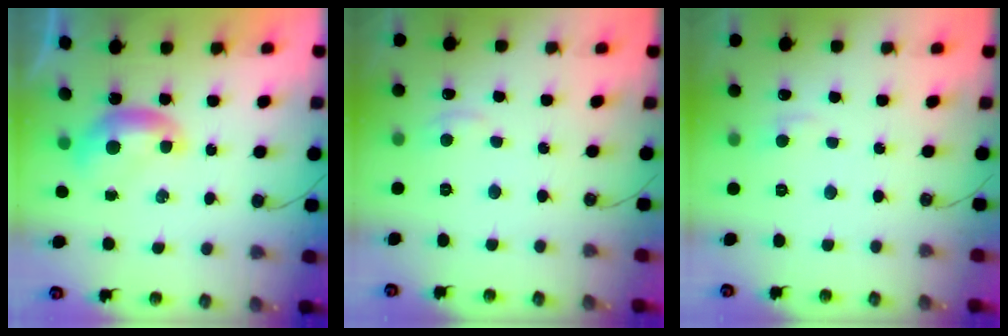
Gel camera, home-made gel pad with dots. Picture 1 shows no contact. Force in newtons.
{"total": 1.8, "press": 1.7, "slide": 0.6}
{"total": 0.7, "press": 0.3, "slide": 0.7}